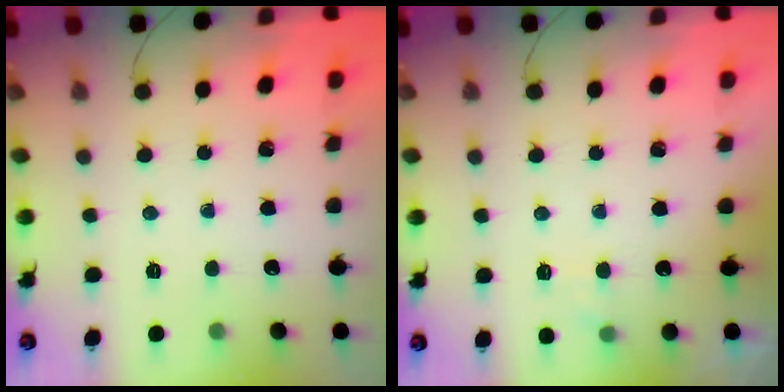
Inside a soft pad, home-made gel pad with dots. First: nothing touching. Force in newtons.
{"total": 1.6, "press": 1.2, "slide": 1.1}